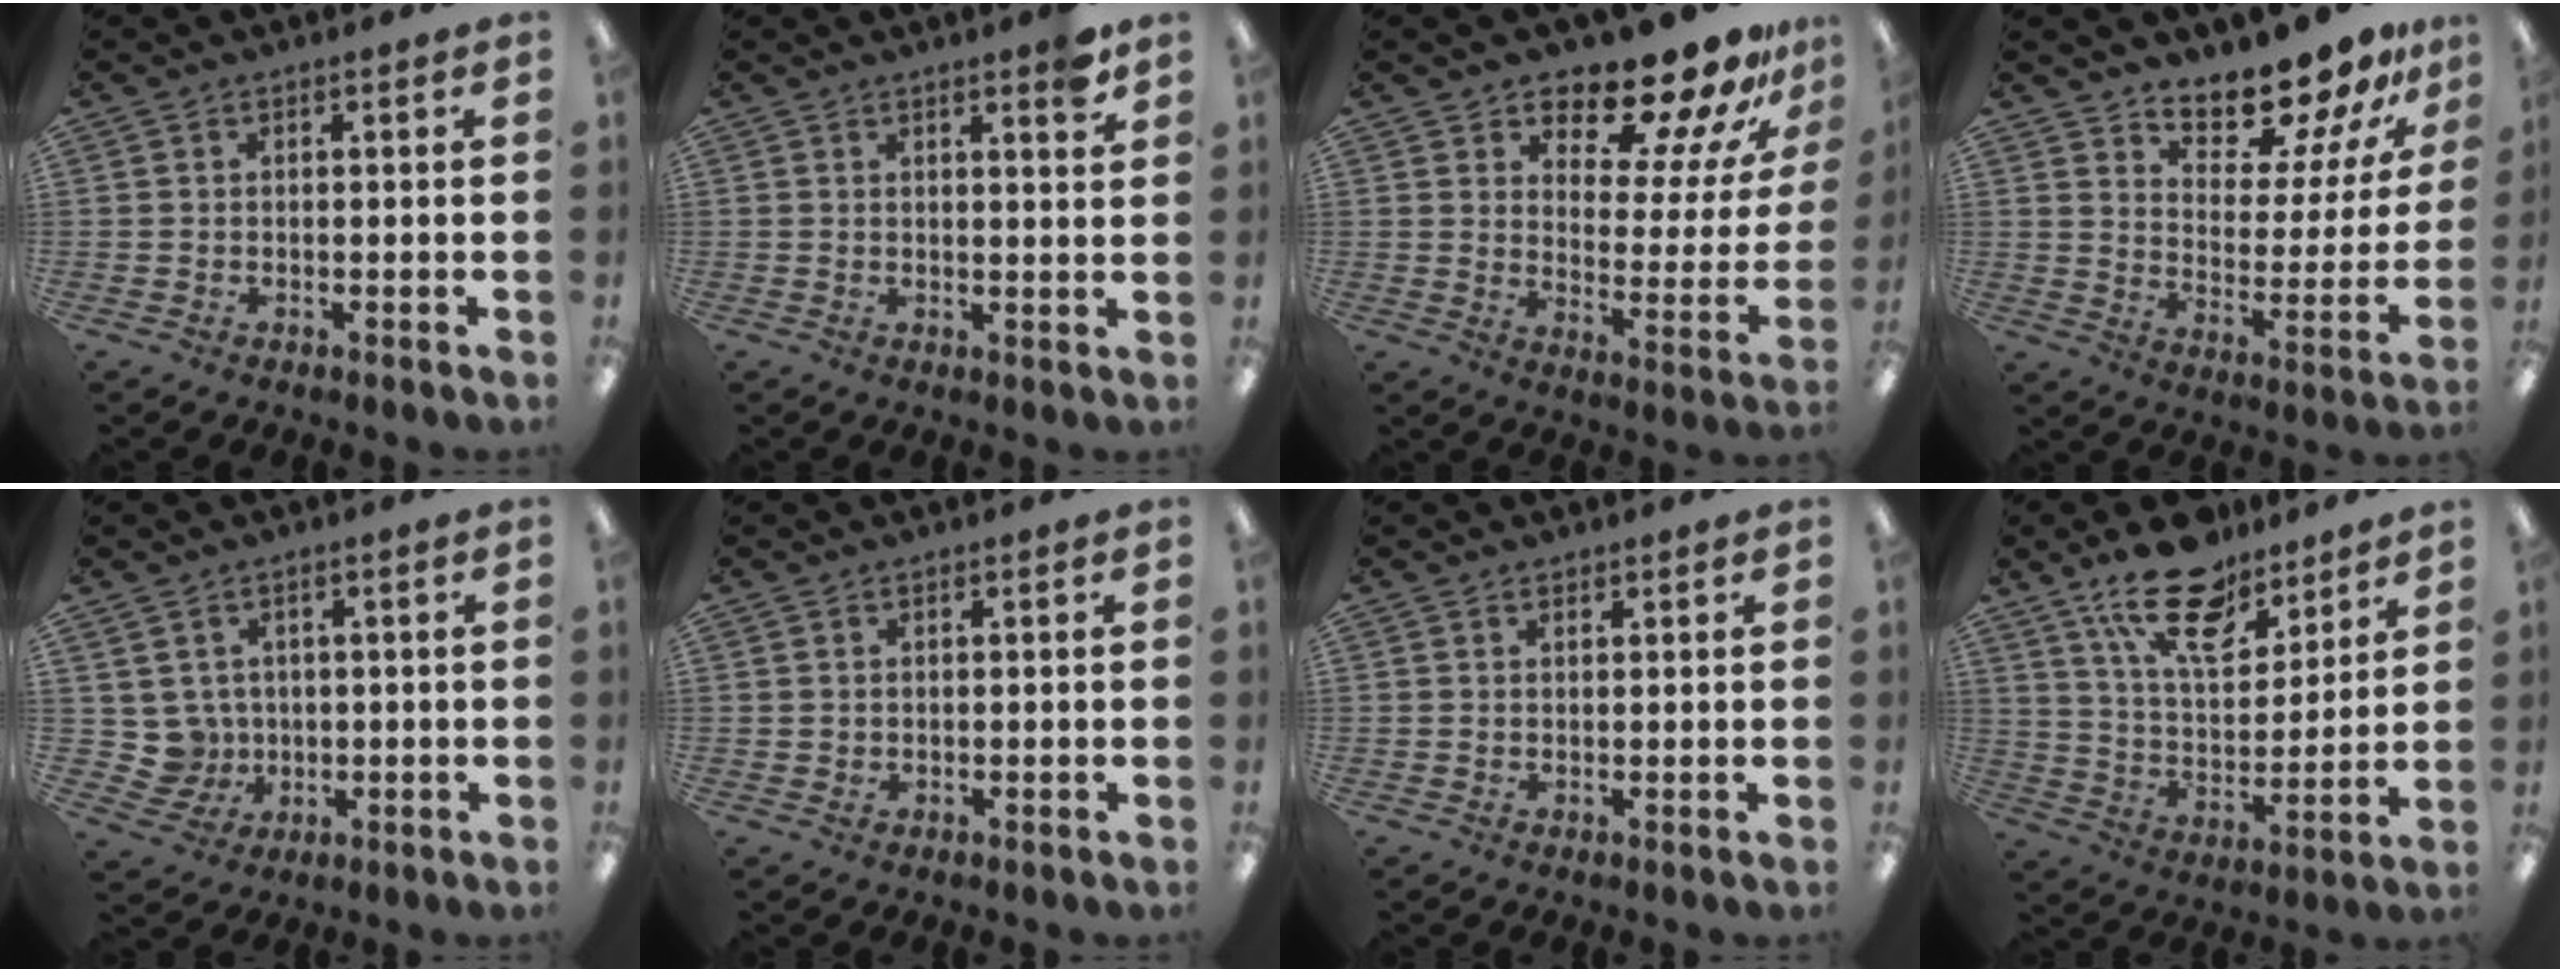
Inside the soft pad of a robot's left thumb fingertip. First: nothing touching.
{"total": 3.9, "force": [2.8, 0.6, 2.6], "torque": [-0.034, -0.015, 0.044]}
{"total": 16.2, "force": [14.2, 4.6, 6.2], "torque": [-0.094, -0.116, 0.236]}
{"total": 14.5, "force": [13.4, 3.8, 4.2], "torque": [-0.077, -0.113, 0.237]}
{"total": 5.3, "force": [1.5, 5.0, 0.7], "torque": [-0.032, -0.002, 0.034]}
{"total": 0.9, "force": [0.6, 0.7, 0.1], "torque": [-0.003, 0.002, 0.011]}
{"total": 0.9, "force": [0.8, 0.3, 0.2], "torque": [-0.005, 0.000, 0.016]}
{"total": 18.2, "force": [13.1, 8.3, 9.6], "torque": [-0.160, -0.066, 0.230]}